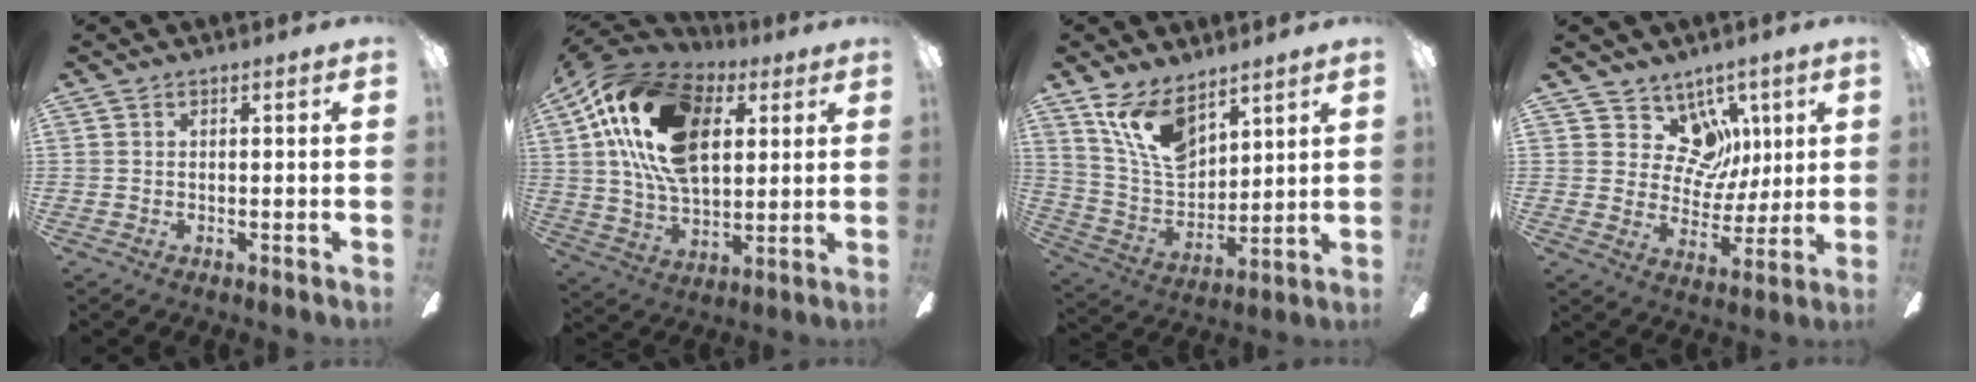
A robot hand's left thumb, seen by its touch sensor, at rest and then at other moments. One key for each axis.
{"total": 23.9, "fx": 8.3, "fy": 14.4, "fz": 17.2, "tx": -0.342, "ty": -0.002, "tz": 0.141}
{"total": 14.1, "fx": 9.1, "fy": 7.4, "fz": 7.8, "tx": -0.165, "ty": -0.035, "tz": 0.176}
{"total": 11.2, "fx": 5.2, "fy": 9.1, "fz": 3.8, "tx": -0.062, "ty": -0.026, "tz": 0.105}